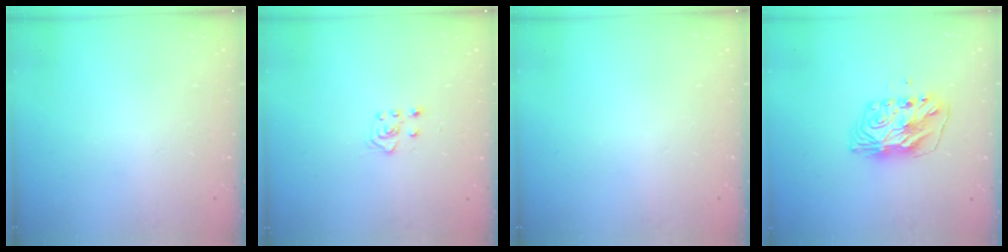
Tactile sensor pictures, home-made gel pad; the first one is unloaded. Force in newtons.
{"total": 4.9, "press": 4.8, "slide": 0.8}
{"total": 0.0}
{"total": 8.4, "press": 8.4, "slide": 0.8}